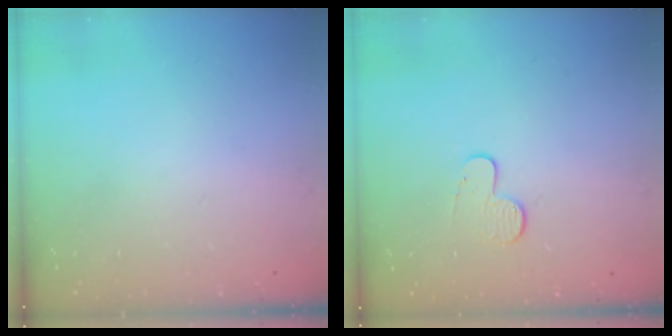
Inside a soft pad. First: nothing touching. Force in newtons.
{"total": 6.4, "press": 6.4, "slide": 0.5}